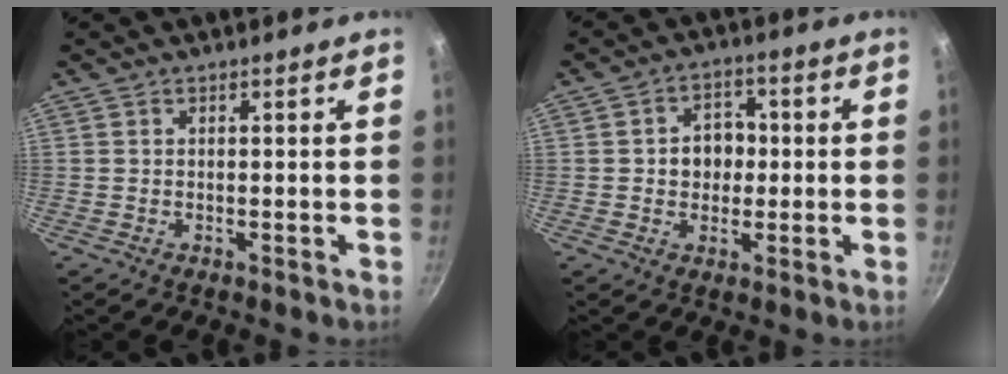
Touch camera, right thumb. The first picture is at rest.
{"total": 6.7, "force": [0.1, 5.5, 3.8], "torque": [-0.021, 0.009, -0.004]}